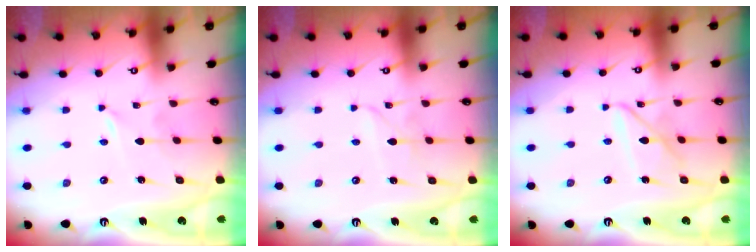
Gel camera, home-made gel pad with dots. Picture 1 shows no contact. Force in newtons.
{"total": 2.1, "press": 2.1, "slide": 0.1}
{"total": 8.1, "press": 8.1, "slide": 0.5}